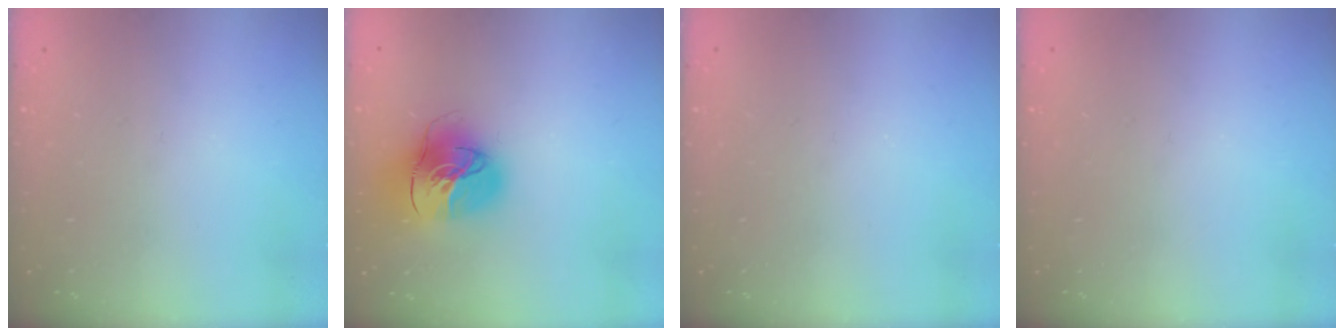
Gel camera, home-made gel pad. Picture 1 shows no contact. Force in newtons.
{"total": 17.2, "press": 17.1, "slide": 2.0}
{"total": 0.0}
{"total": 0.0}